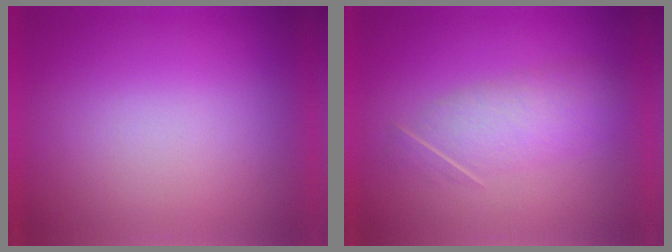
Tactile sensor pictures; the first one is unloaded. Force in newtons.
{"total": 3.3}